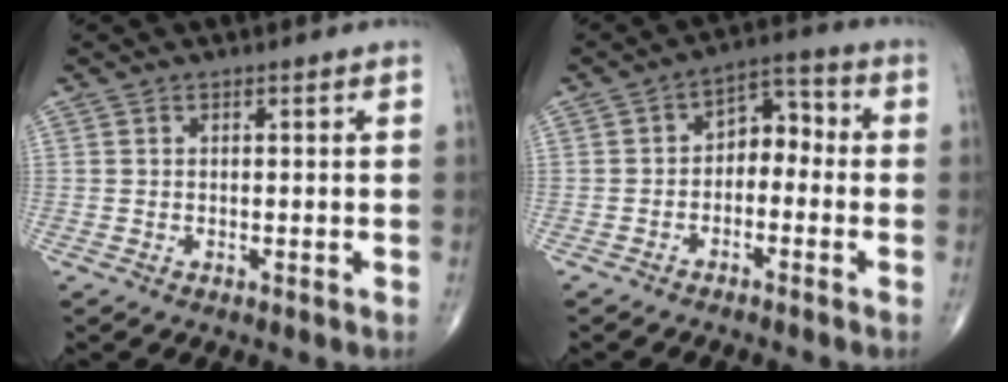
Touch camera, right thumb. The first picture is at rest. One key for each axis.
{"total": 6.4, "fx": -1.4, "fy": 4.4, "fz": 4.4, "tx": -0.040, "ty": 0.043, "tz": -0.039}